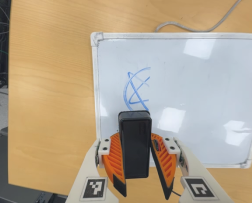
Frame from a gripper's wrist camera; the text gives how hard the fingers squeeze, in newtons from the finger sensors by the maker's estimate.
{"total": 6.9, "left": 7.4, "right": 6.4}